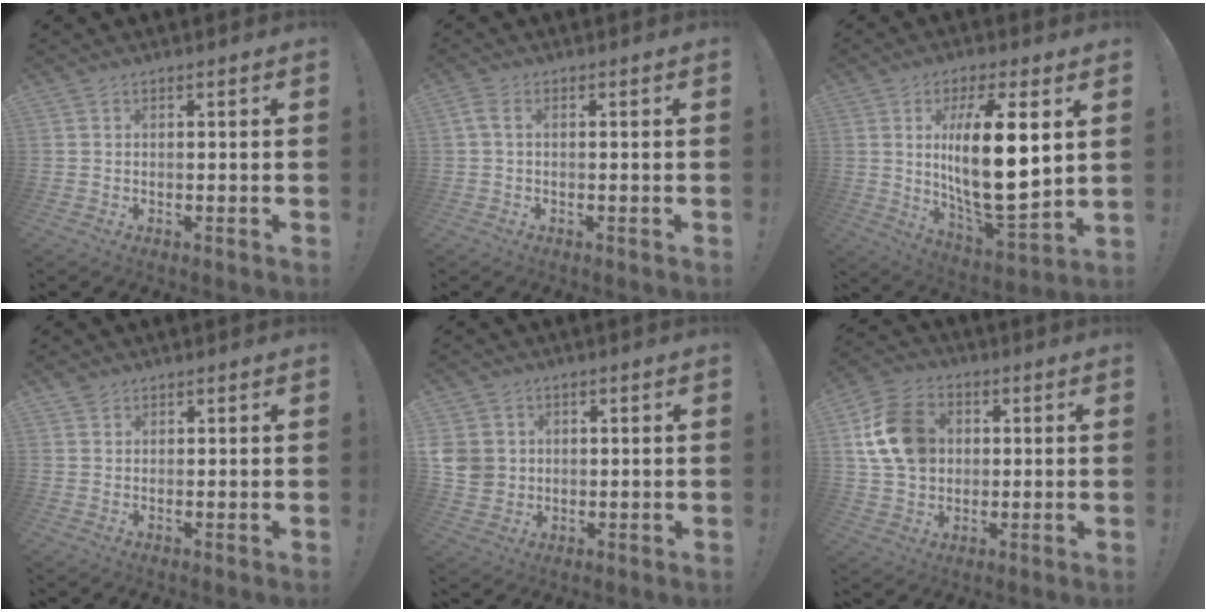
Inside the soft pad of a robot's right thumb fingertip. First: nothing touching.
{"total": 2.0, "force": [0.3, 0.8, 1.8], "torque": [-0.037, 0.005, 0.007]}
{"total": 18.5, "force": [3.9, 6.0, 17.0], "torque": [-0.291, -0.031, 0.052]}
{"total": 1.6, "force": [1.4, 0.8, 0.3], "torque": [0.000, -0.007, 0.025]}
{"total": 6.8, "force": [1.3, 6.3, 2.3], "torque": [-0.055, -0.002, 0.030]}
{"total": 16.1, "force": [3.0, 12.7, 9.3], "torque": [-0.153, 0.002, 0.065]}